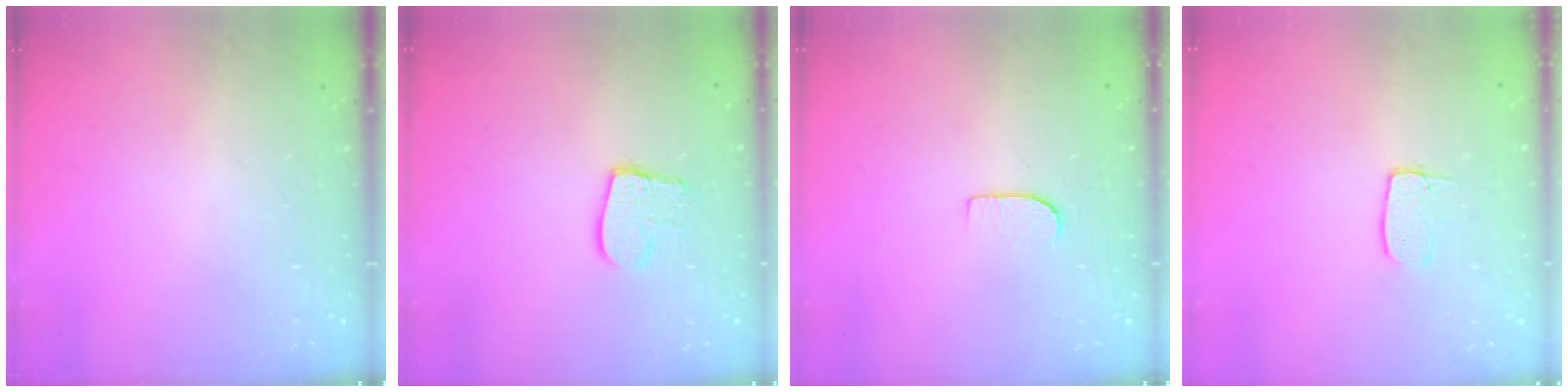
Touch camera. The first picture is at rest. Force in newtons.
{"total": 9.9, "press": 9.9, "slide": 0.8}
{"total": 5.5, "press": 5.5, "slide": 0.6}
{"total": 6.0, "press": 6.0, "slide": 0.4}